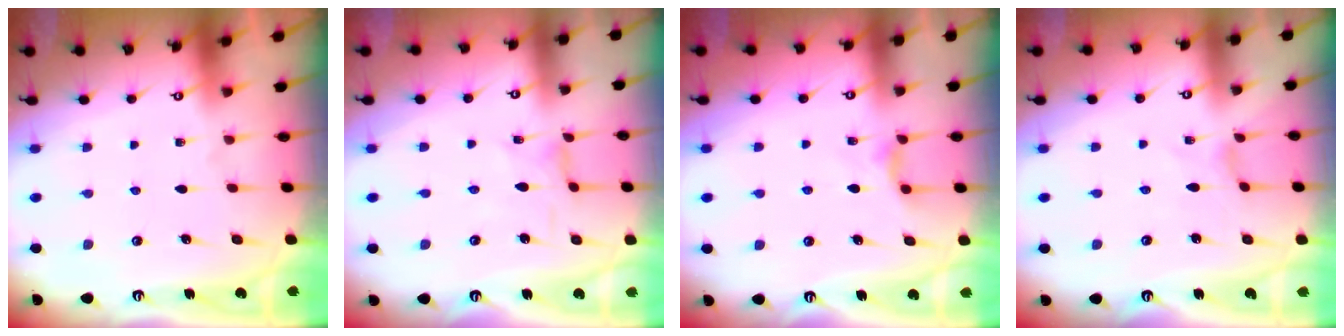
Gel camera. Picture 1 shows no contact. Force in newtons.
{"total": 1.1, "press": 1.1, "slide": 0.2}
{"total": 3.7, "press": 3.6, "slide": 0.6}
{"total": 0.0}